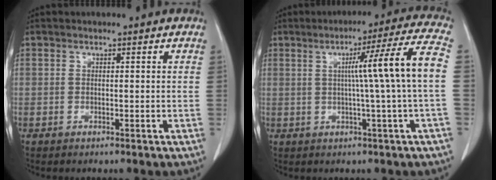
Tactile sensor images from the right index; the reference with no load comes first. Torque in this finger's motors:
{"motor_torque": [1.16, -0.21, 0.49, 0.17]}